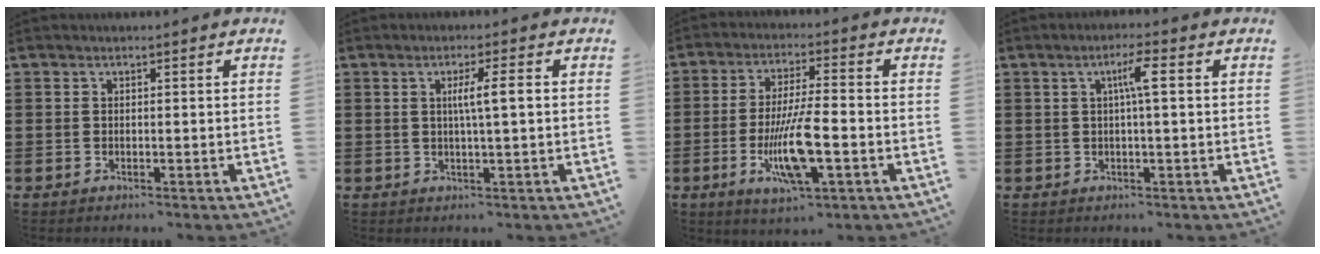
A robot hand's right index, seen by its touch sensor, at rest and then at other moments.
{"total": 3.9, "force": [0.4, 0.0, 3.8], "torque": [-0.071, 0.000, 0.002]}
{"total": 10.4, "force": [-3.2, 2.4, 9.6], "torque": [-0.194, -0.013, -0.060]}
{"total": 3.7, "force": [0.6, 0.1, 3.7], "torque": [-0.071, 0.003, 0.005]}